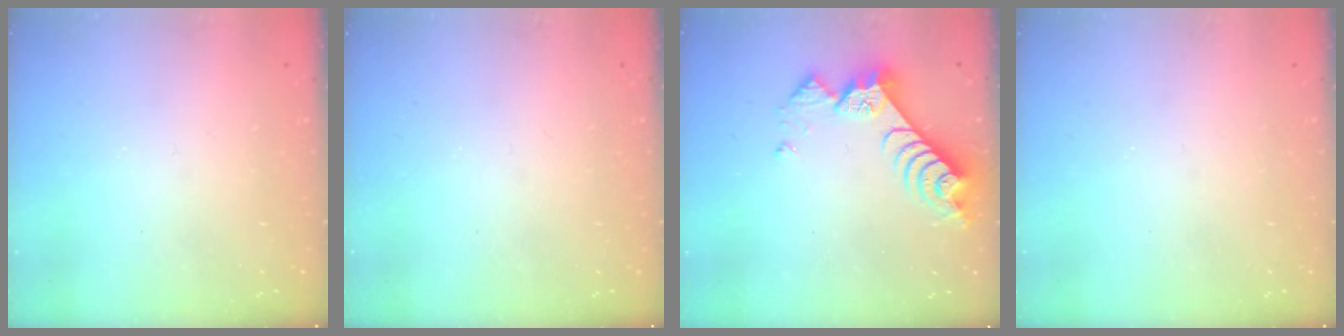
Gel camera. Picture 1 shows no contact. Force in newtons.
{"total": 0.0}
{"total": 8.2, "press": 8.2, "slide": 1.0}
{"total": 0.0}